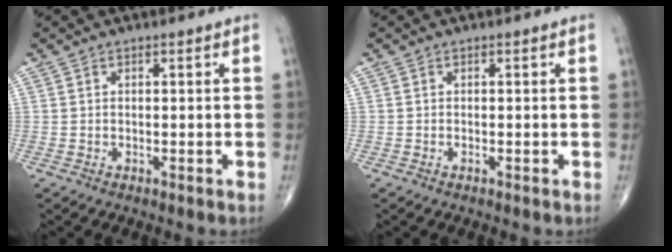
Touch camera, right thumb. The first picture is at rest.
{"total": 0.0}